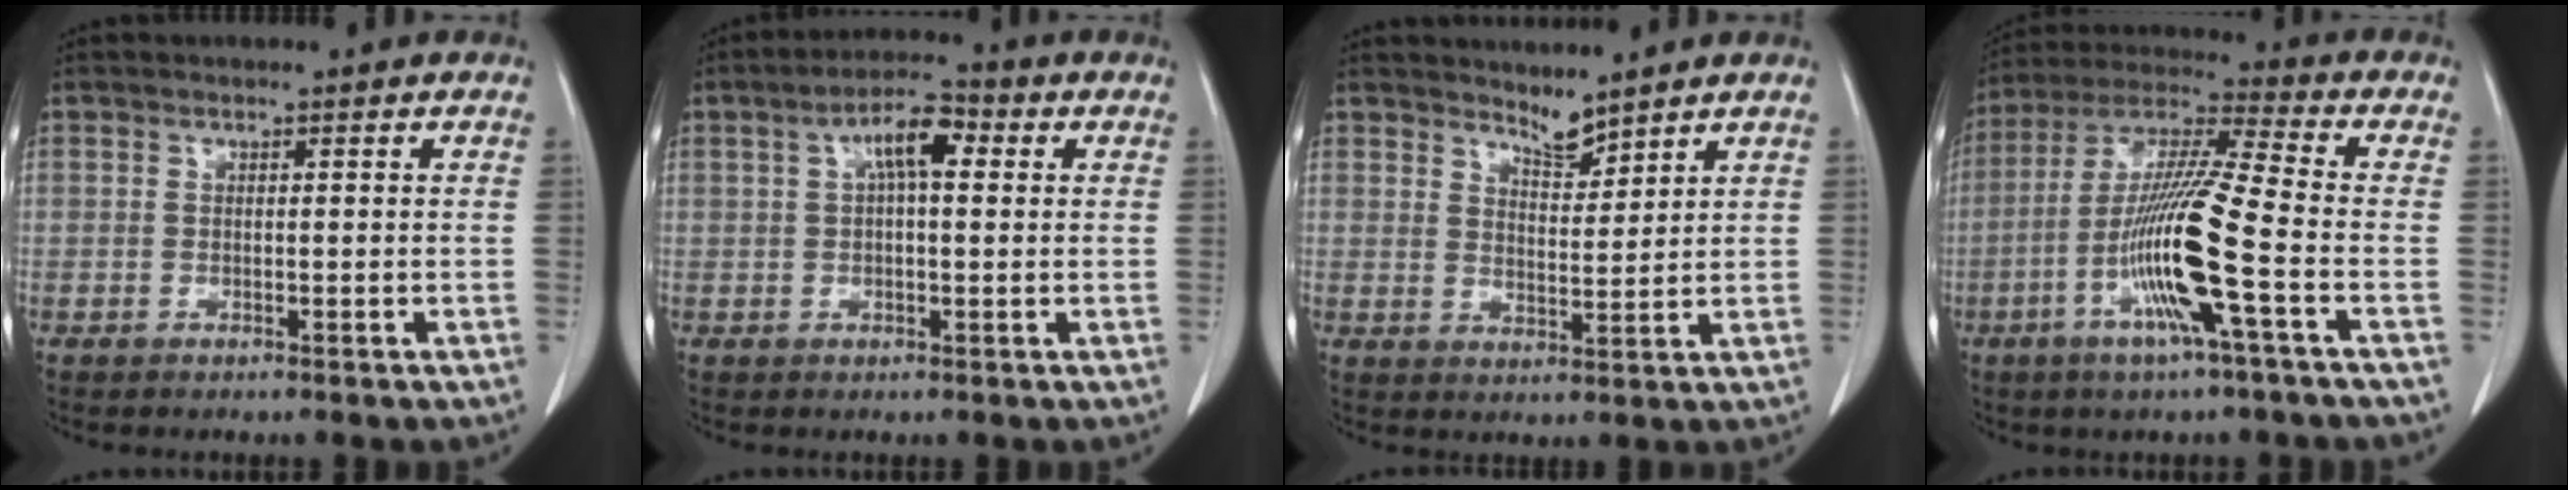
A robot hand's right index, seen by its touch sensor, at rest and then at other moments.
{"total": 6.2, "force": [1.7, 2.0, 5.6], "torque": [-0.102, 0.024, 0.026]}
{"total": 3.4, "force": [3.3, 0.4, 0.6], "torque": [-0.012, -0.005, 0.063]}
{"total": 14.7, "force": [-4.7, -0.5, 14.0], "torque": [-0.280, -0.008, -0.097]}